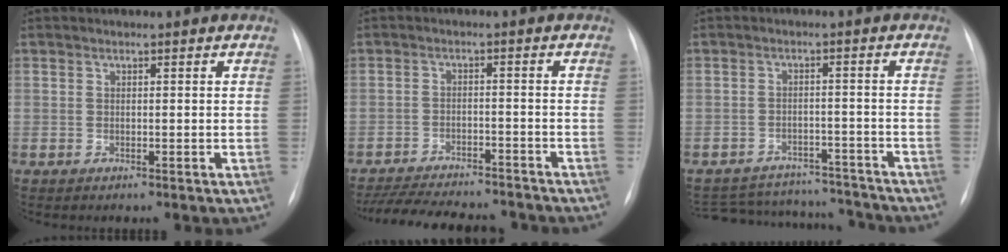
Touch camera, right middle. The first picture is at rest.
{"total": 16.0, "force": [-14.4, 3.3, 6.1], "torque": [-0.126, -0.010, -0.202]}
{"total": 14.5, "force": [-13.8, 3.9, 2.5], "torque": [-0.049, 0.016, -0.181]}